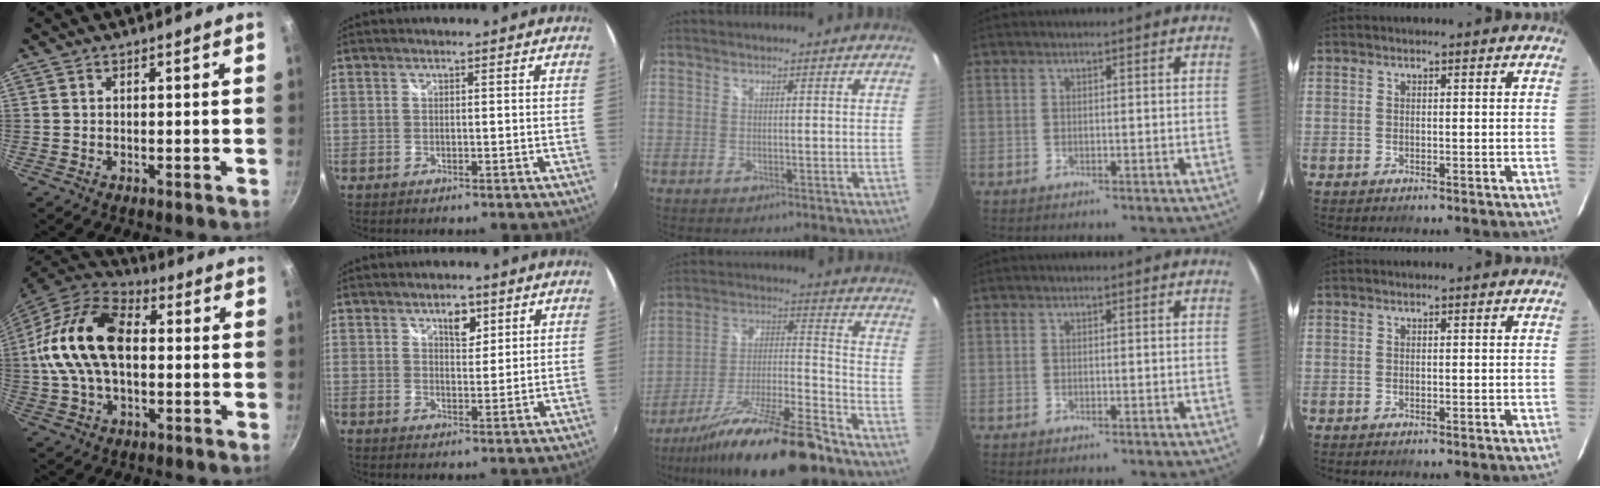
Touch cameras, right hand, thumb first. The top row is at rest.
{"thumb": {"total": 19.9, "force": [1.3, 12.3, 15.6], "torque": [-0.286, 0.030, 0.010]}, "index": {"total": 3.9, "force": [2.3, 1.8, 2.5], "torque": [-0.034, 0.005, 0.038]}, "middle": {"total": 20.7, "force": [-15.6, 3.0, 13.2], "torque": [-0.235, -0.023, -0.257]}}